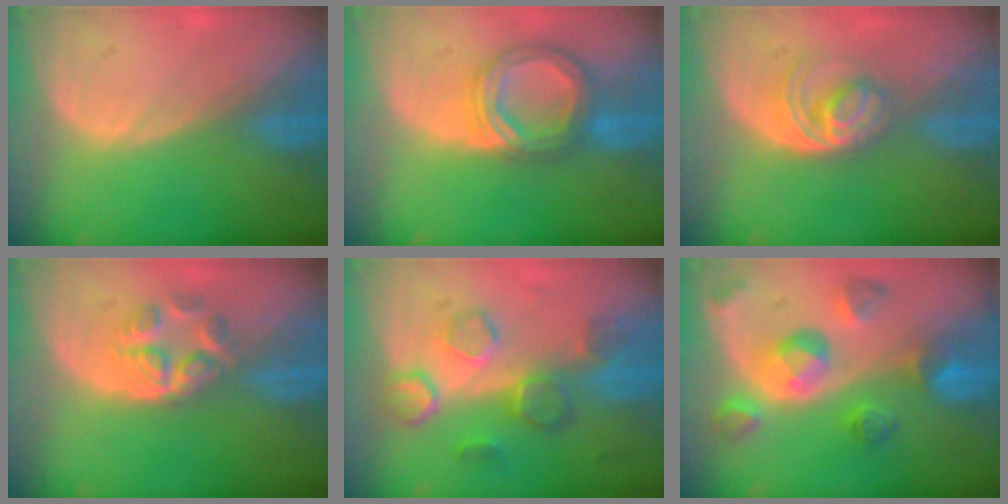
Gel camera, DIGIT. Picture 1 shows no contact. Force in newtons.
{"total": 7.6, "press": 7.5, "slide": 0.6}
{"total": 6.2, "press": 5.3, "slide": 3.2}
{"total": 6.2, "press": 5.2, "slide": 3.3}
{"total": 8.5, "press": 7.7, "slide": 3.6}
{"total": 9.7, "press": 8.8, "slide": 4.1}